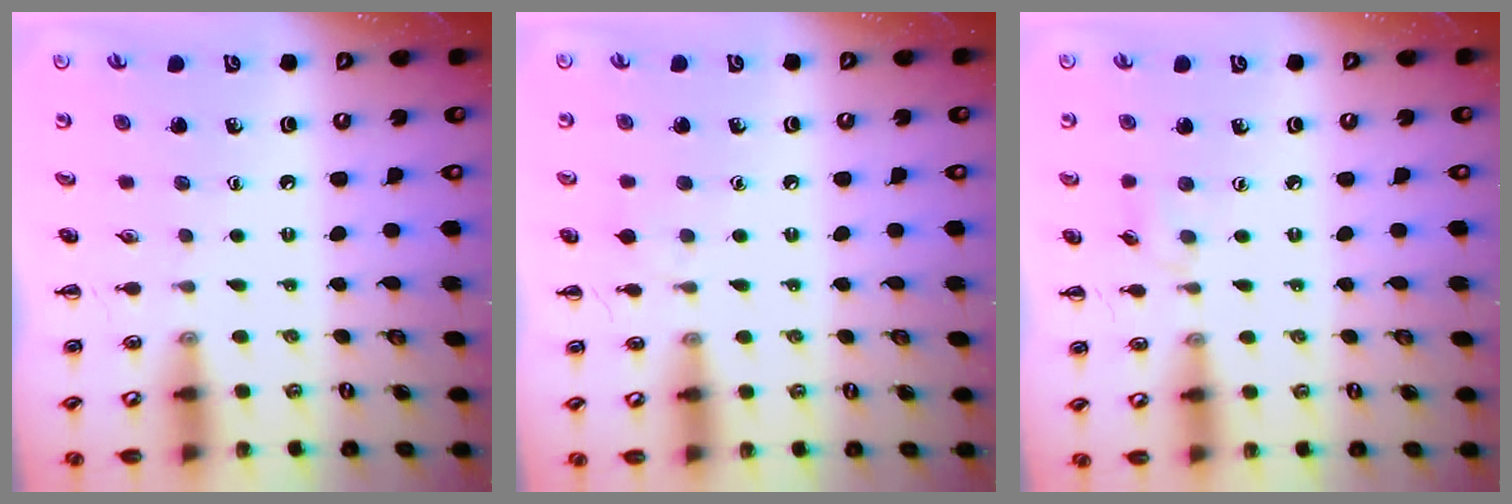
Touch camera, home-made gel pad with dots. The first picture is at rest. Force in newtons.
{"total": 4.9, "press": 4.6, "slide": 1.5}
{"total": 3.1, "press": 2.9, "slide": 1.1}